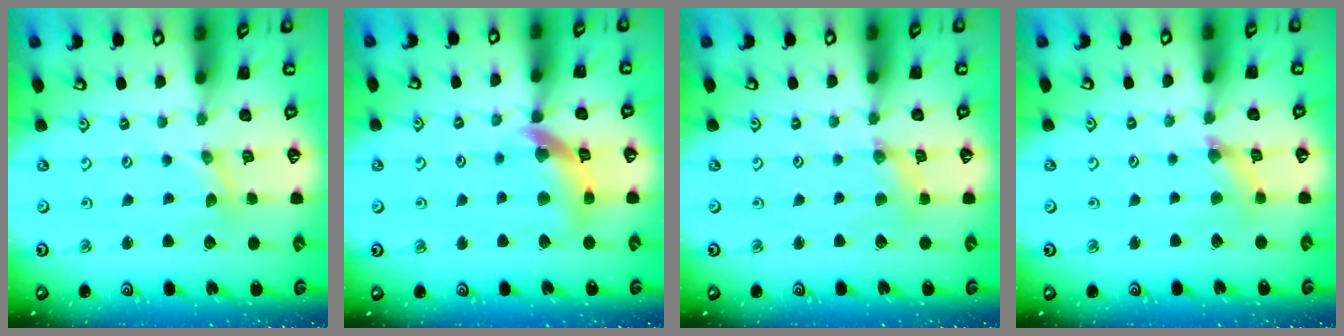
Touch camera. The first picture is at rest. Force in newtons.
{"total": 12.9, "press": 12.8, "slide": 1.7}
{"total": 2.5, "press": 2.5, "slide": 0.3}
{"total": 2.9, "press": 2.9, "slide": 0.4}